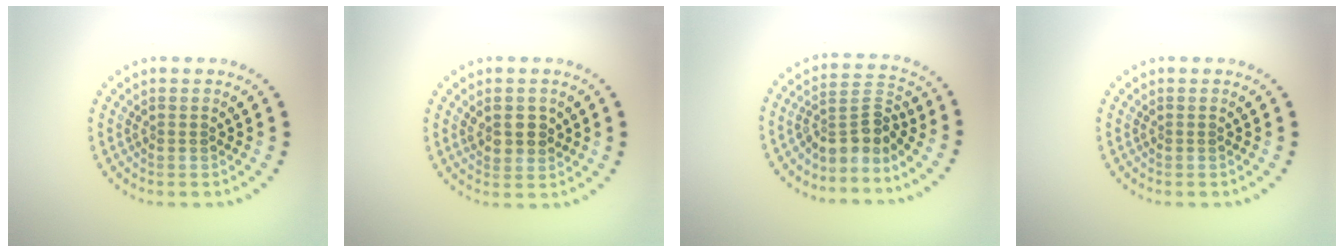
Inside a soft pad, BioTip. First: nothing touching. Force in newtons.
{"total": 2.6, "press": 2.5, "slide": 0.7}
{"total": 3.4, "press": 2.4, "slide": 2.5}
{"total": 0.0}